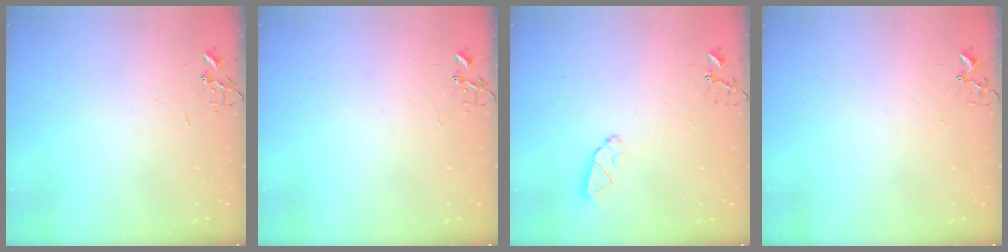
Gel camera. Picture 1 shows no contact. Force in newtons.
{"total": 0.0}
{"total": 5.5, "press": 5.4, "slide": 0.8}
{"total": 3.0, "press": 2.9, "slide": 0.4}